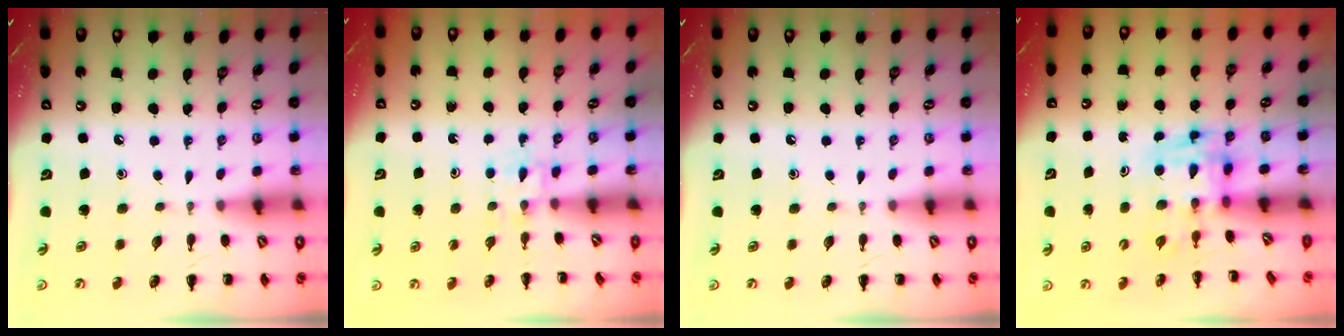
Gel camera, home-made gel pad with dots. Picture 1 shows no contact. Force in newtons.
{"total": 2.6, "press": 2.4, "slide": 1.0}
{"total": 0.0}
{"total": 3.6, "press": 3.5, "slide": 0.6}